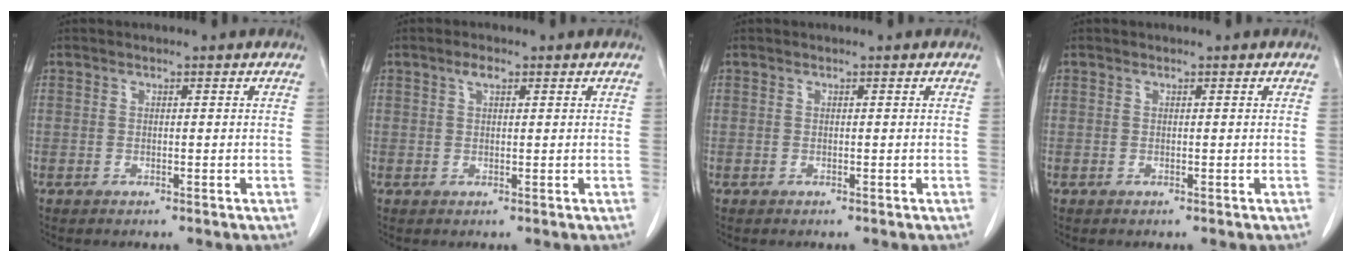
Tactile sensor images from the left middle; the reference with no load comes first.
{"total": 1.6, "force": [0.9, 0.6, 1.2], "torque": [-0.025, 0.004, 0.015]}
{"total": 0.0}
{"total": 0.0}